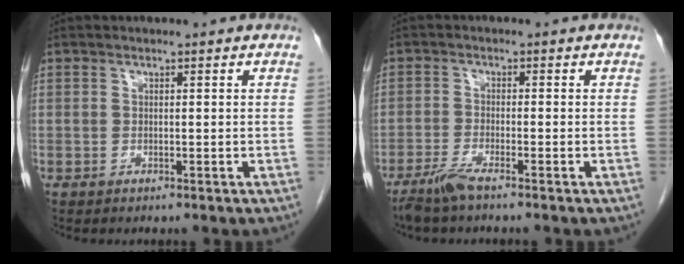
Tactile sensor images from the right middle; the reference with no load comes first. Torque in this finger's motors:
{"motor_torque": [-0.06, 0.11, 0.05, 0.03]}